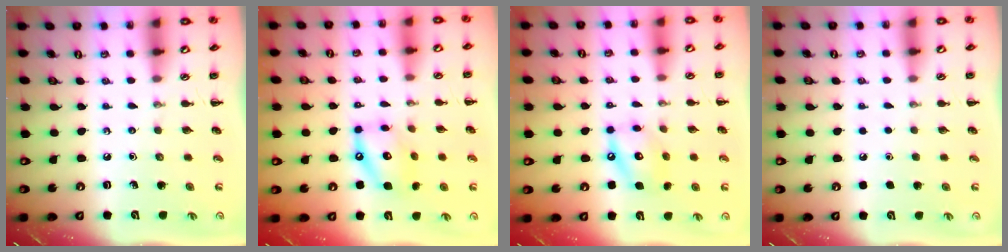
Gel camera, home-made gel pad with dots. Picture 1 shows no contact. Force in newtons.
{"total": 12.5, "press": 12.3, "slide": 2.3}
{"total": 11.5, "press": 11.3, "slide": 2.0}
{"total": 1.6, "press": 1.6, "slide": 0.1}